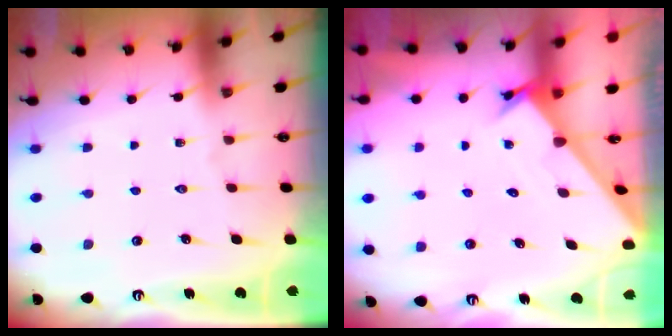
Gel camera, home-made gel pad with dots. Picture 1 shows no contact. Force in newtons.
{"total": 1.6, "press": 1.6, "slide": 0.1}